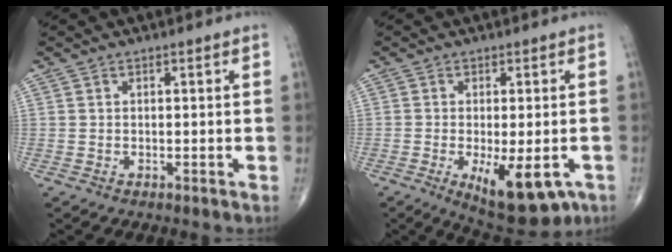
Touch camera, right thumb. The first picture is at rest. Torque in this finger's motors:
{"motor_torque": [1.46, 1.22, 0.10, -0.19, 0.28]}